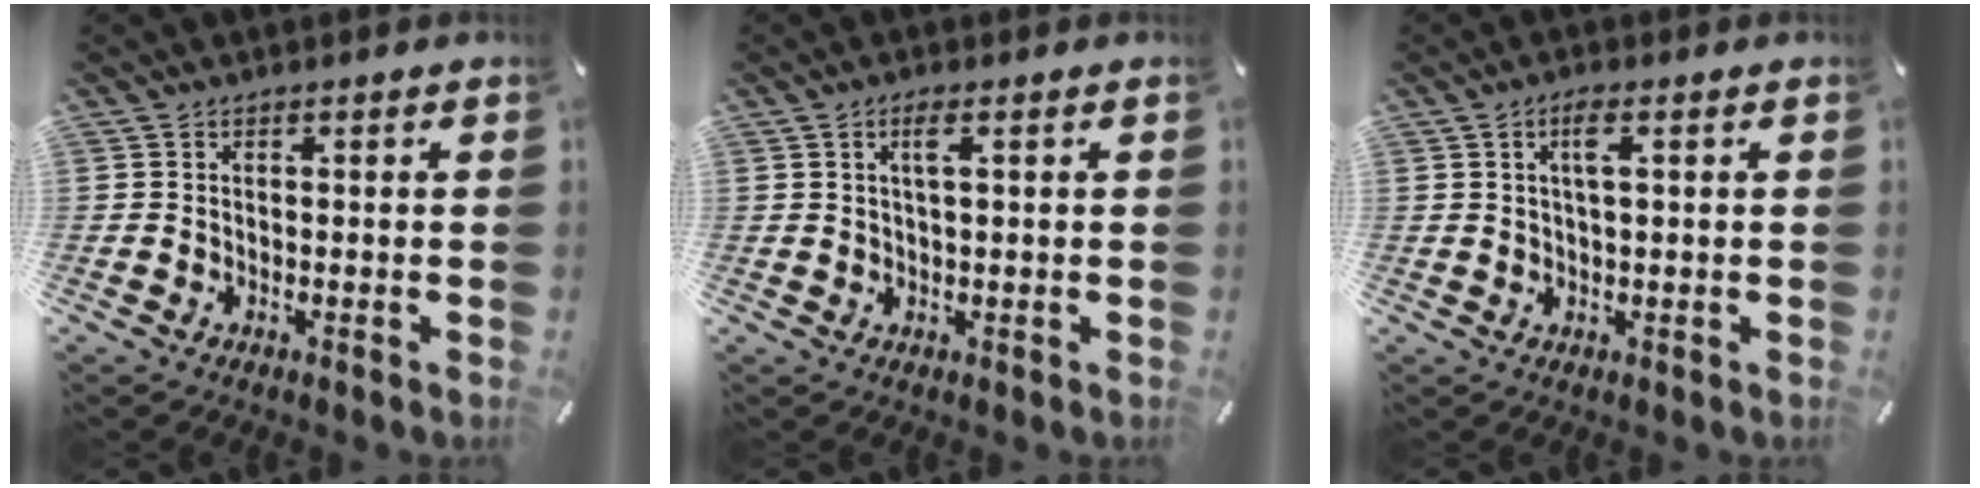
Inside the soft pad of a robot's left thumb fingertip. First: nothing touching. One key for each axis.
{"total": 3.1, "fx": 1.2, "fy": 0.7, "fz": 2.8, "tx": -0.059, "ty": 0.005, "tz": 0.017}
{"total": 3.9, "fx": 1.3, "fy": 1.0, "fz": 3.5, "tx": -0.074, "ty": 0.007, "tz": 0.019}